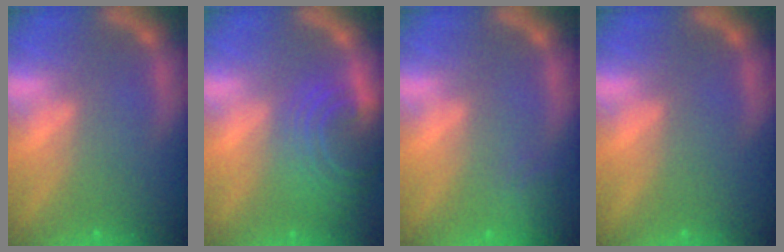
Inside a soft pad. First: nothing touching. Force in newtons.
{"total": 8.1}
{"total": 2.9}
{"total": 0.0}